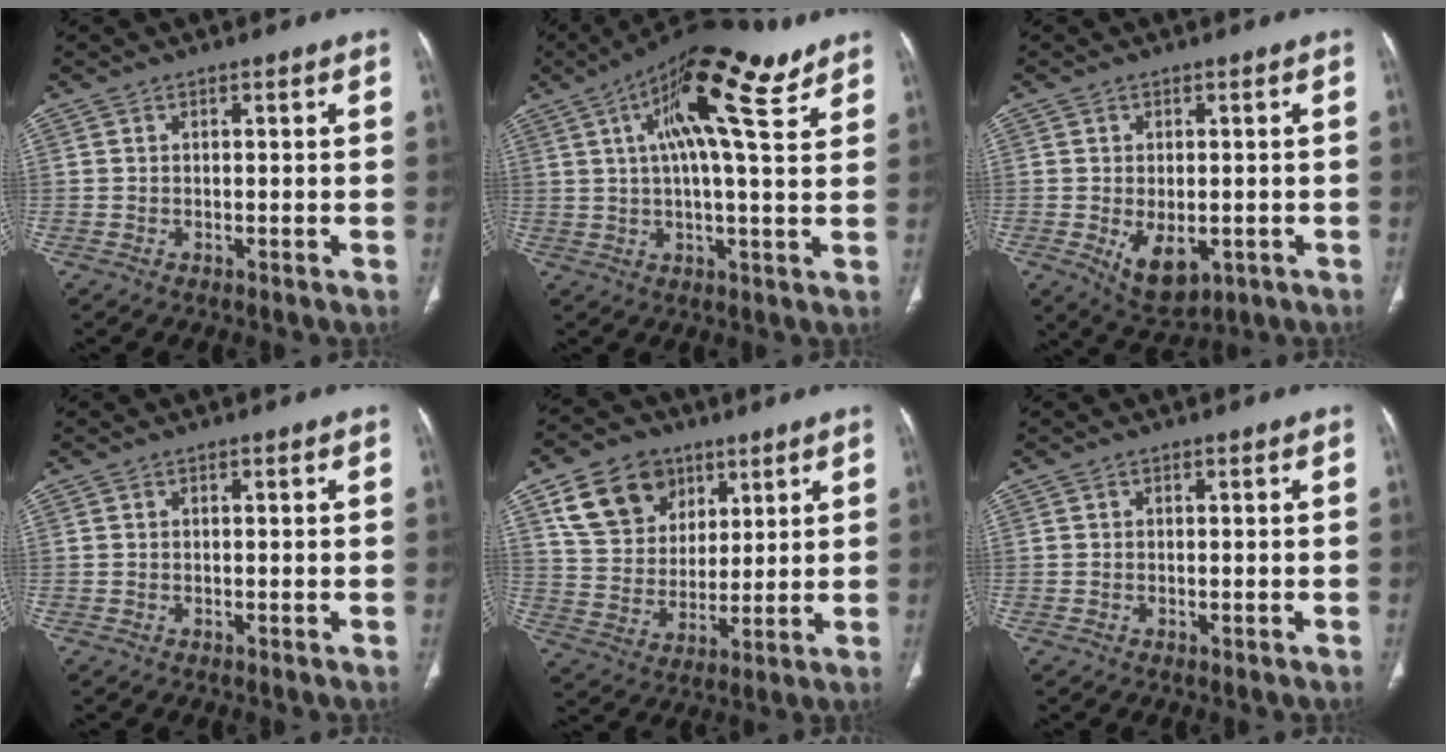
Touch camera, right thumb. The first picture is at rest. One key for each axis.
{"total": 17.2, "fx": 8.6, "fy": 4.7, "fz": 14.1, "tx": -0.213, "ty": -0.008, "tz": 0.135}
{"total": 7.8, "fx": -2.1, "fy": 4.6, "fz": 5.9, "tx": -0.078, "ty": -0.005, "tz": -0.016}
{"total": 0.0}
{"total": 14.4, "fx": 7.3, "fy": 11.0, "fz": 5.8, "tx": -0.076, "ty": -0.017, "tz": 0.140}
{"total": 0.0}